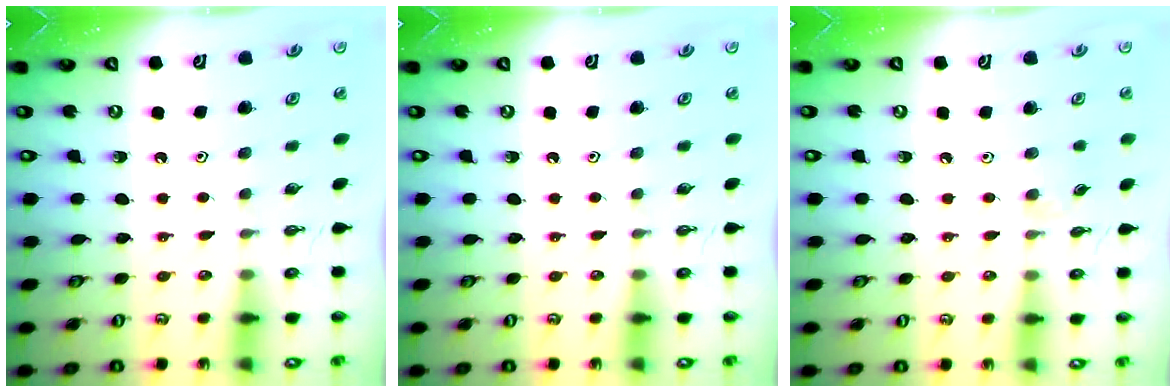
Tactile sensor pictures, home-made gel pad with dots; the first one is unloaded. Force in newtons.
{"total": 0.0}
{"total": 3.1, "press": 3.0, "slide": 0.6}